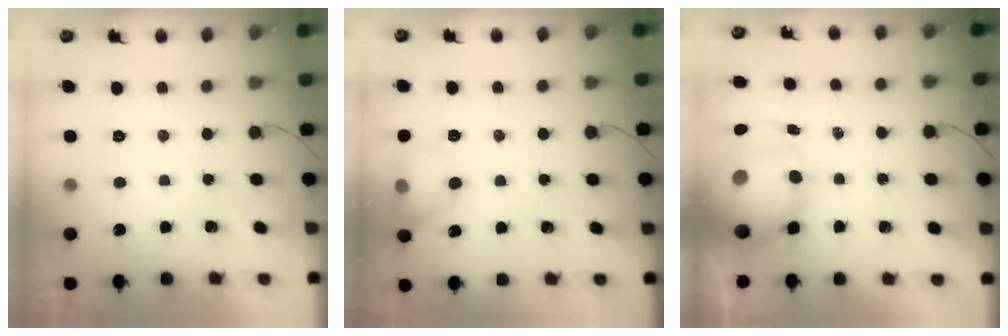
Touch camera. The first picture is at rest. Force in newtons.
{"total": 10.0, "press": 9.9, "slide": 1.5}
{"total": 13.3, "press": 12.9, "slide": 3.0}